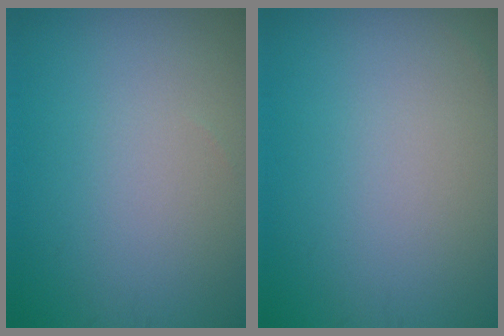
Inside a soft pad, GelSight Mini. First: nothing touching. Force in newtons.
{"total": 0.0}